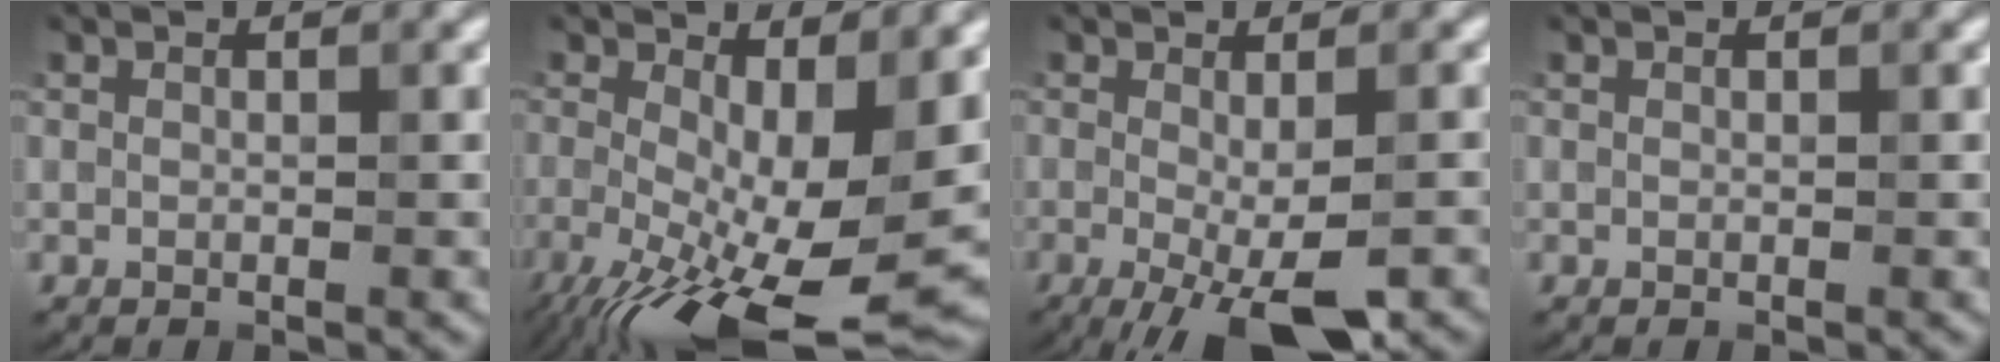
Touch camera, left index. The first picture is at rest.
{"total": 12.9, "force": [-3.2, 4.8, 11.5], "torque": [-0.193, -0.022, -0.045]}
{"total": 6.1, "force": [-2.5, 1.4, 5.4], "torque": [-0.089, -0.014, -0.035]}
{"total": 0.0}